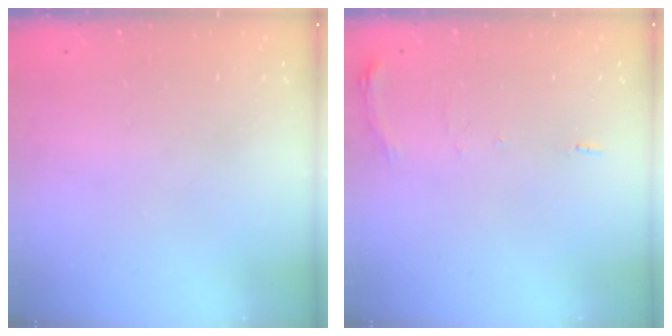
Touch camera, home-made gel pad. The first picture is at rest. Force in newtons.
{"total": 5.7, "press": 5.7, "slide": 0.8}